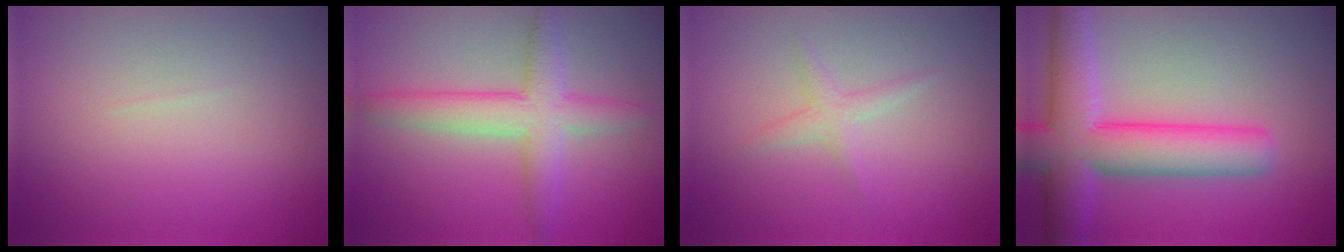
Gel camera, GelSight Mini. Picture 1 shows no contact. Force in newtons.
{"total": 4.4, "press": 4.4, "slide": 0.2}
{"total": 1.2, "press": 1.2, "slide": 0.0}
{"total": 8.2, "press": 8.2, "slide": 0.6}